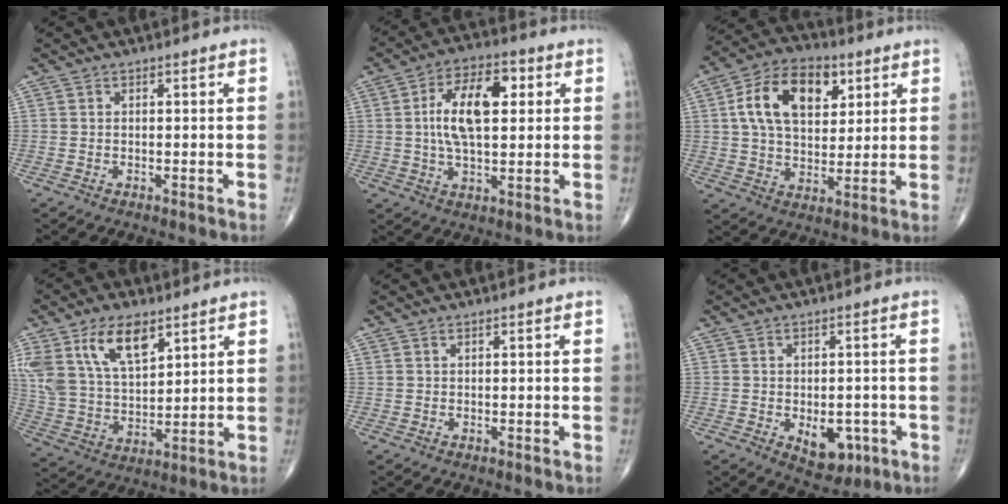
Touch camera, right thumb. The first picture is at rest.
{"total": 13.6, "force": [2.4, 6.7, 11.6], "torque": [-0.195, 0.008, 0.038]}
{"total": 15.8, "force": [5.1, 9.8, 11.3], "torque": [-0.172, -0.002, 0.087]}
{"total": 15.3, "force": [8.2, 7.9, 10.3], "torque": [-0.179, -0.028, 0.165]}
{"total": 0.0}
{"total": 7.1, "force": [-2.2, 4.5, 5.1], "torque": [-0.040, 0.006, -0.017]}